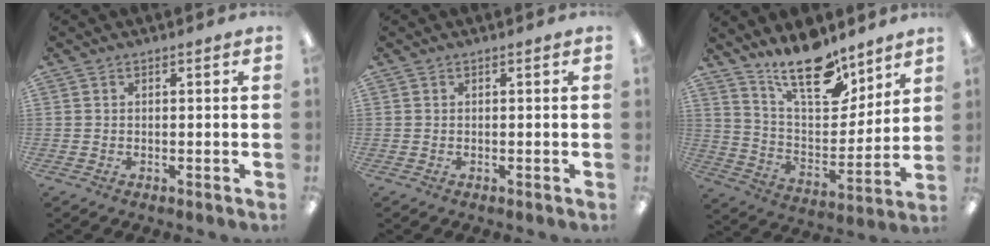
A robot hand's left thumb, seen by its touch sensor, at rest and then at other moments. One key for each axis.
{"total": 0.0}
{"total": 18.4, "fx": 14.1, "fy": 7.2, "fz": 9.4, "tx": -0.160, "ty": -0.089, "tz": 0.244}